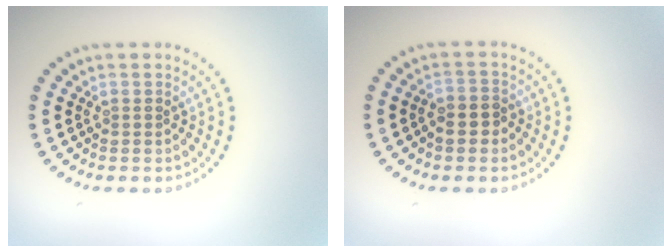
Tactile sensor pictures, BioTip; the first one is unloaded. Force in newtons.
{"total": 2.1, "press": 2.0, "slide": 0.8}